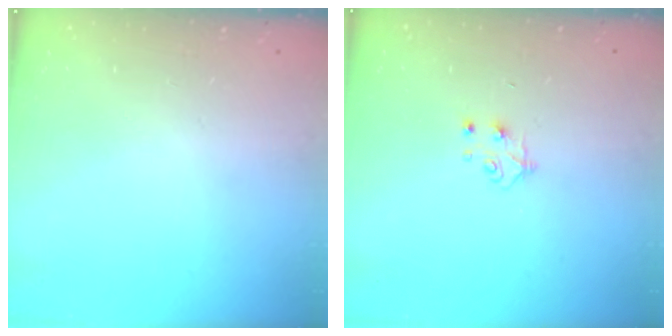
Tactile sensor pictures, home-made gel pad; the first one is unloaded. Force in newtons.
{"total": 5.5, "press": 5.5, "slide": 0.6}